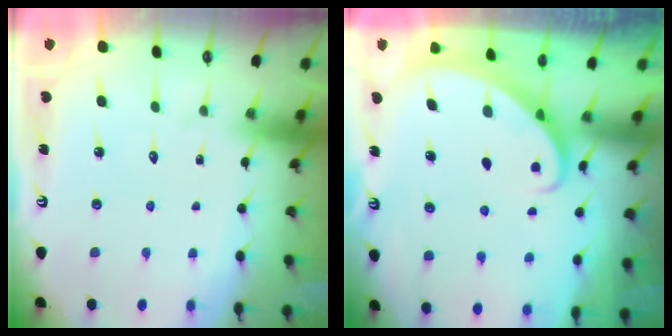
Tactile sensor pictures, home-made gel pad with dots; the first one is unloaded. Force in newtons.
{"total": 2.3, "press": 2.3, "slide": 0.3}